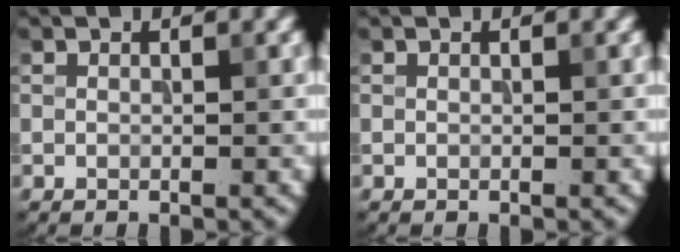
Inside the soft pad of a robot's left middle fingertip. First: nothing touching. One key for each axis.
{"total": 0.0}